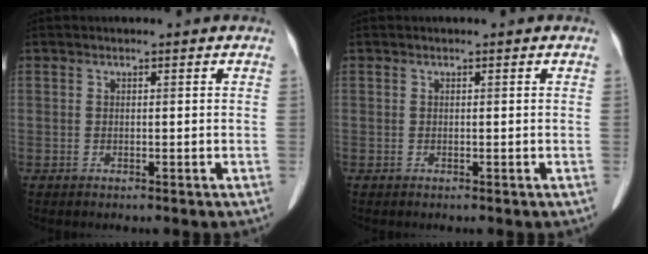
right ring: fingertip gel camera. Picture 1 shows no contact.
{"total": 0.0}